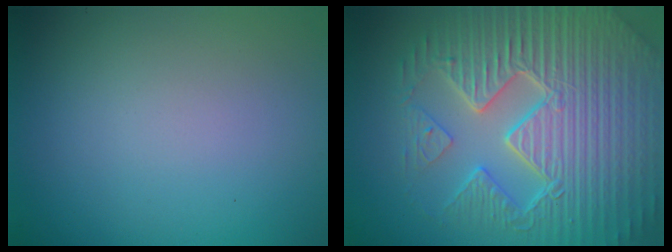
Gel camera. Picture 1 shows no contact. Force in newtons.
{"total": 9.5, "press": 6.8, "slide": 6.7}